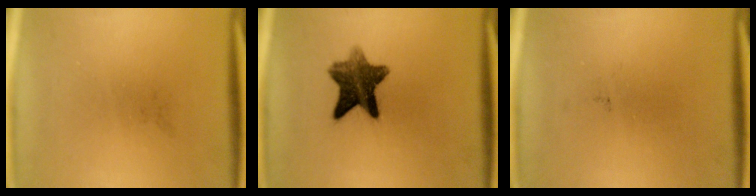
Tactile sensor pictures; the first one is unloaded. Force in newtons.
{"total": 8.9}
{"total": 0.0}